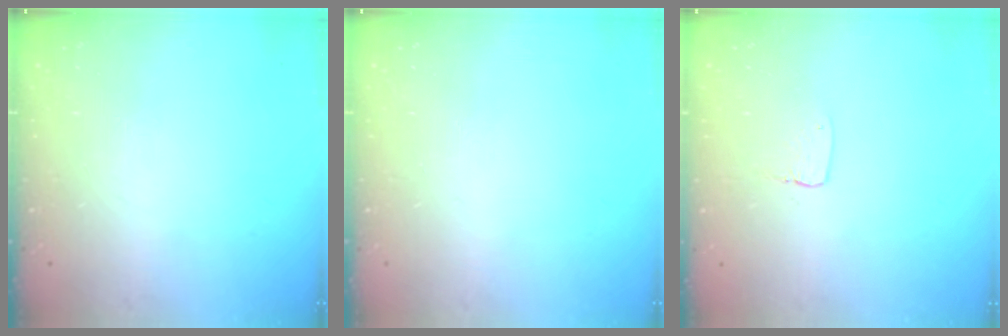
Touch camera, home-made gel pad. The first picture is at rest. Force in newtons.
{"total": 0.0}
{"total": 2.9, "press": 2.9, "slide": 0.2}